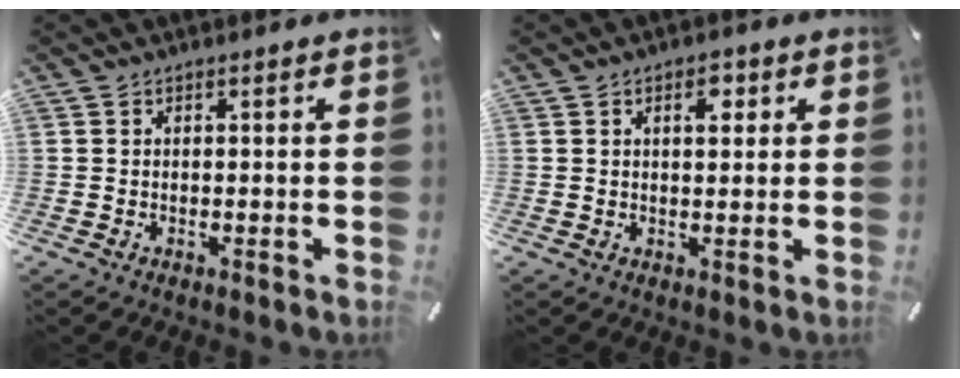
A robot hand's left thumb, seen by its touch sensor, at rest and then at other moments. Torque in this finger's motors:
{"motor_torque": [-0.22, -0.26, 0.11, 0.17, -0.01]}